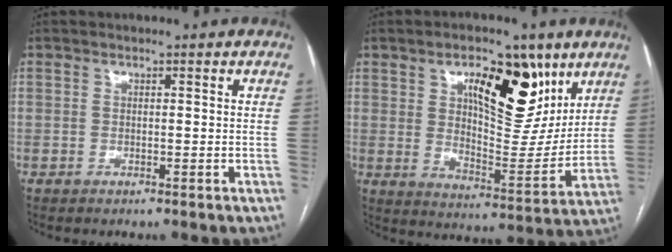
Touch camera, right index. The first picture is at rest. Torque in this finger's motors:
{"motor_torque": [0.70, 0.57, 0.35, 0.11]}